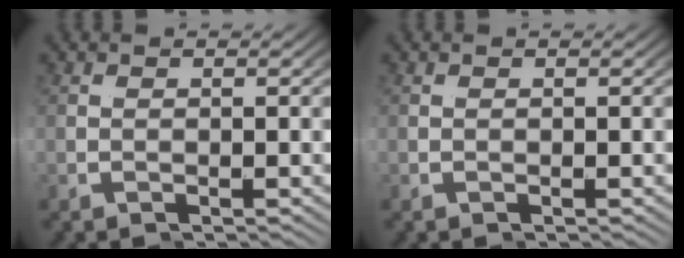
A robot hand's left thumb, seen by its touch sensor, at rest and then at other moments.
{"total": 0.0}